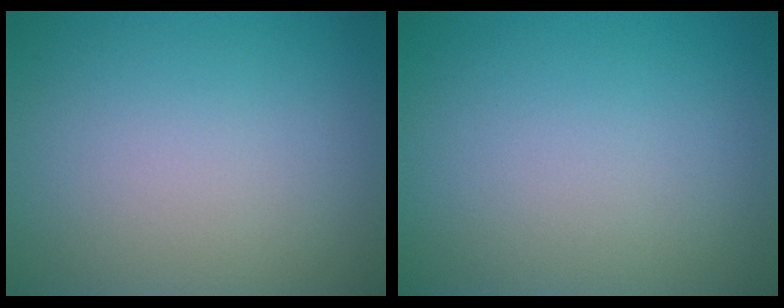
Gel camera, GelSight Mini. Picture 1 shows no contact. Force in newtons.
{"total": 0.0}